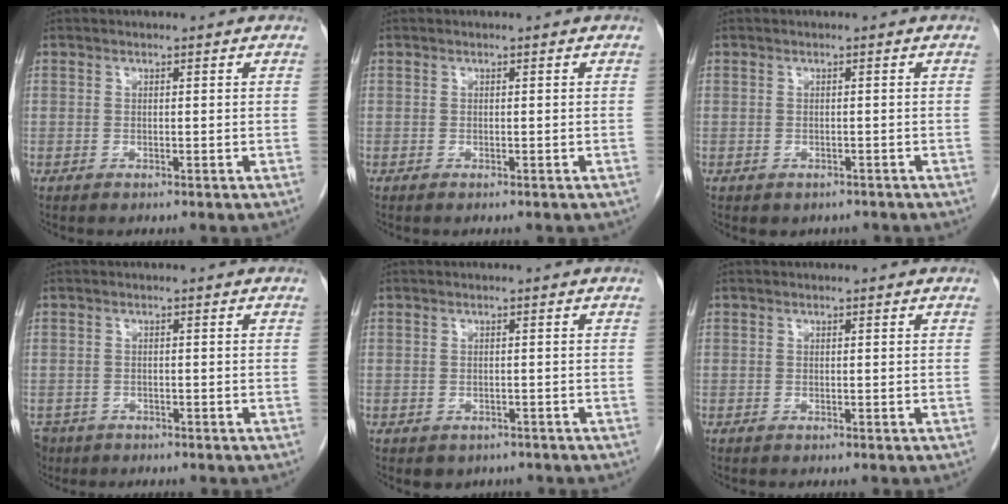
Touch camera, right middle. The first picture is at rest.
{"total": 1.5, "force": [-1.2, 0.4, 0.7], "torque": [-0.011, -0.003, -0.013]}
{"total": 2.1, "force": [-1.6, 1.3, 0.4], "torque": [-0.007, 0.001, -0.019]}
{"total": 4.6, "force": [-3.3, 3.1, 0.8], "torque": [-0.017, -0.001, -0.056]}
{"total": 2.9, "force": [-2.2, 1.8, 0.5], "torque": [-0.005, 0.003, -0.026]}
{"total": 0.0}